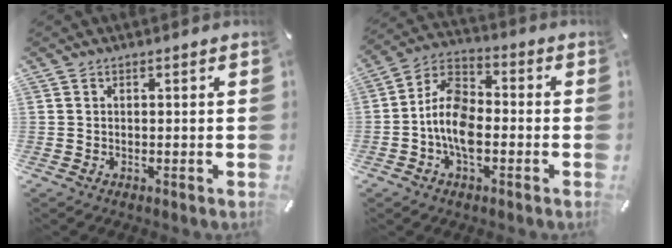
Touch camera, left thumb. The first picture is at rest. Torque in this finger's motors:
{"motor_torque": [0.94, 2.77, 0.62, -0.30, 0.36]}